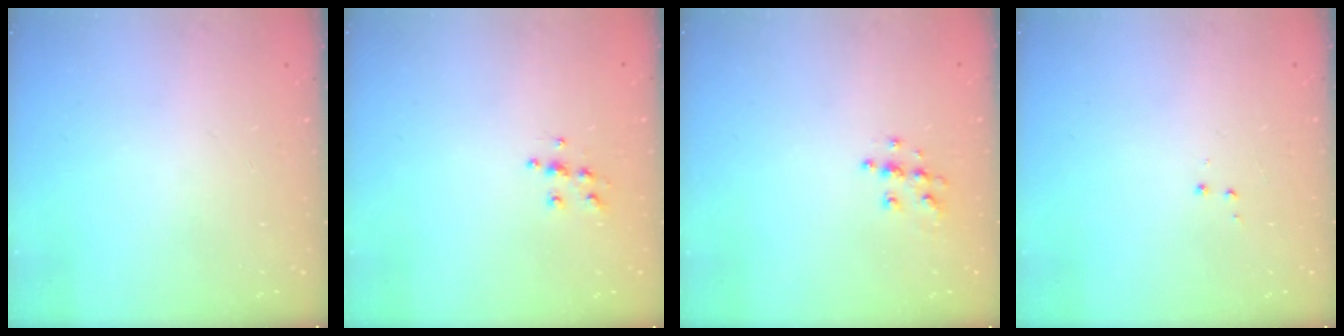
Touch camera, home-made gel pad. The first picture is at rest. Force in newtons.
{"total": 5.5, "press": 5.5, "slide": 0.3}
{"total": 6.2, "press": 6.2, "slide": 0.2}
{"total": 3.6, "press": 3.6, "slide": 0.5}